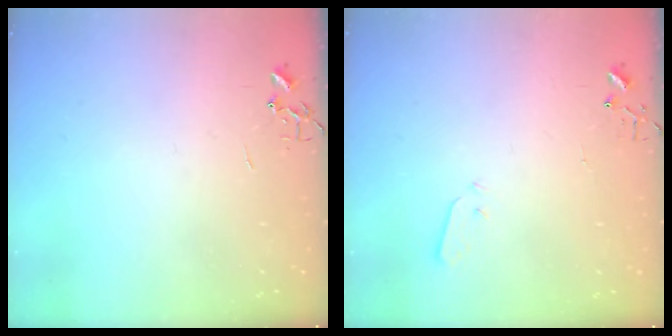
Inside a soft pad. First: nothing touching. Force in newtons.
{"total": 3.1, "press": 3.1, "slide": 0.7}